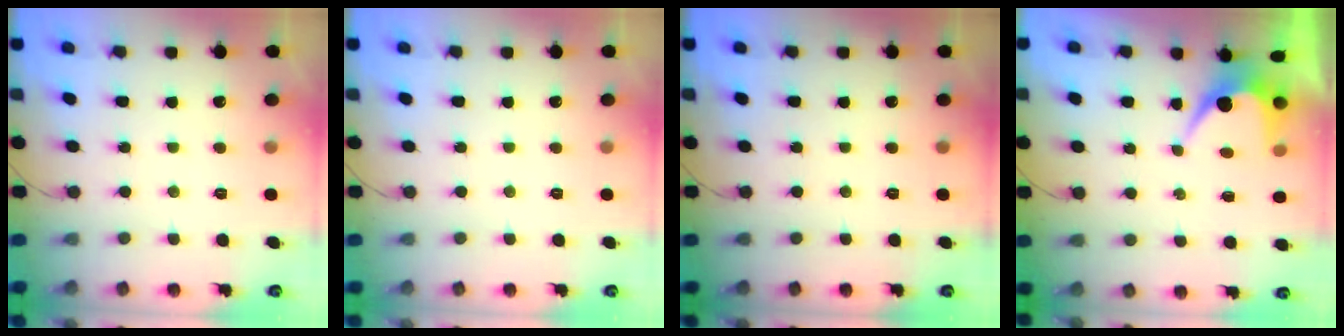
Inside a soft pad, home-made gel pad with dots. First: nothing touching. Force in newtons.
{"total": 0.0}
{"total": 0.0}
{"total": 7.5, "press": 7.5, "slide": 0.5}